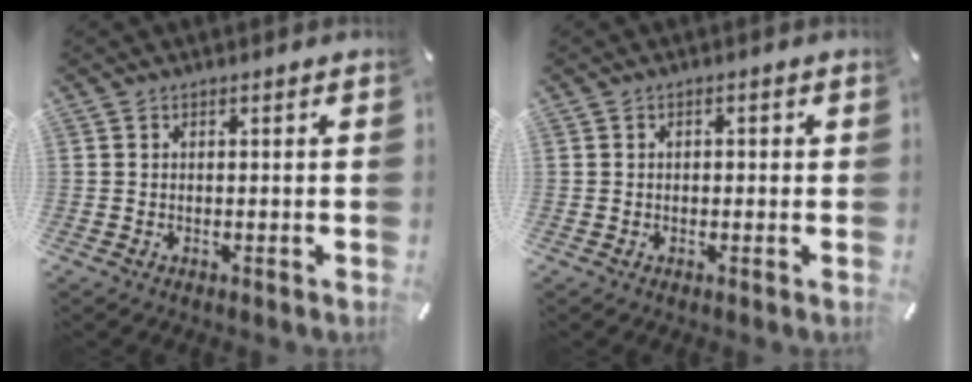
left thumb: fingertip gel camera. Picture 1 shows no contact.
{"total": 1.0, "force": [-0.3, 0.8, 0.6], "torque": [-0.012, 0.004, -0.007]}